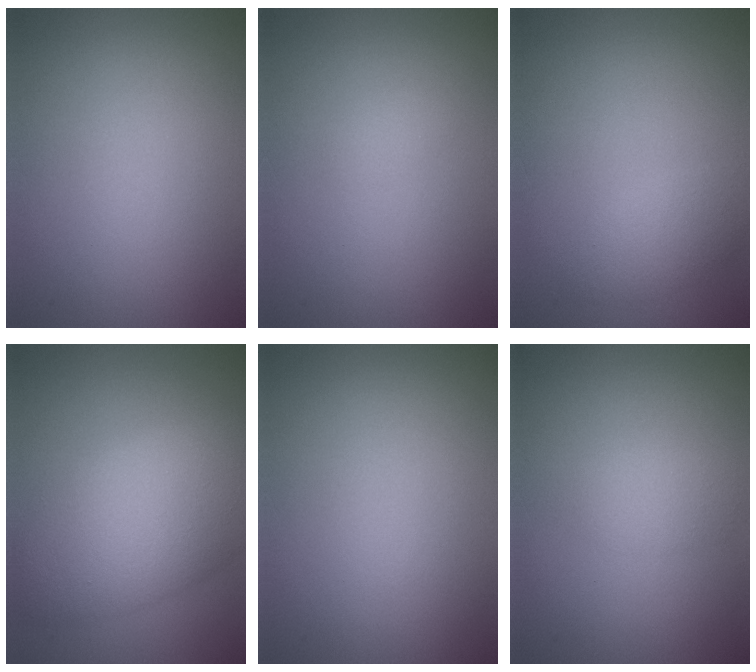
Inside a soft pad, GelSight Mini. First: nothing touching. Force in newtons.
{"total": 0.6, "press": 0.6, "slide": 0.0}
{"total": 1.9, "press": 1.9, "slide": 0.1}
{"total": 8.3, "press": 8.3, "slide": 0.4}
{"total": 0.0}
{"total": 1.5, "press": 1.5, "slide": 0.0}